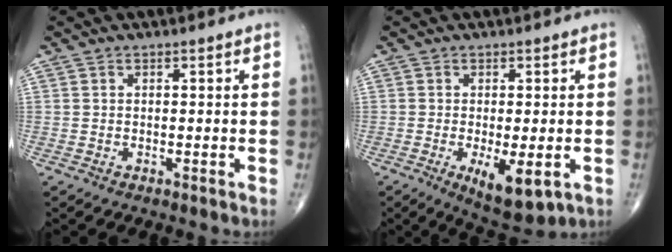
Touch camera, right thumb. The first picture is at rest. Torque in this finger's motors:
{"motor_torque": [0.89, 1.12, 0.16, -0.21, 0.22]}